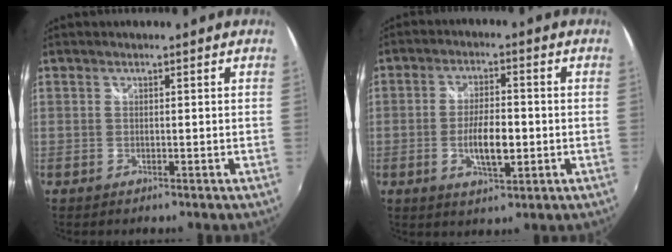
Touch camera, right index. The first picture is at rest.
{"total": 7.4, "force": [-1.6, 2.7, 6.7], "torque": [-0.128, -0.004, -0.025]}